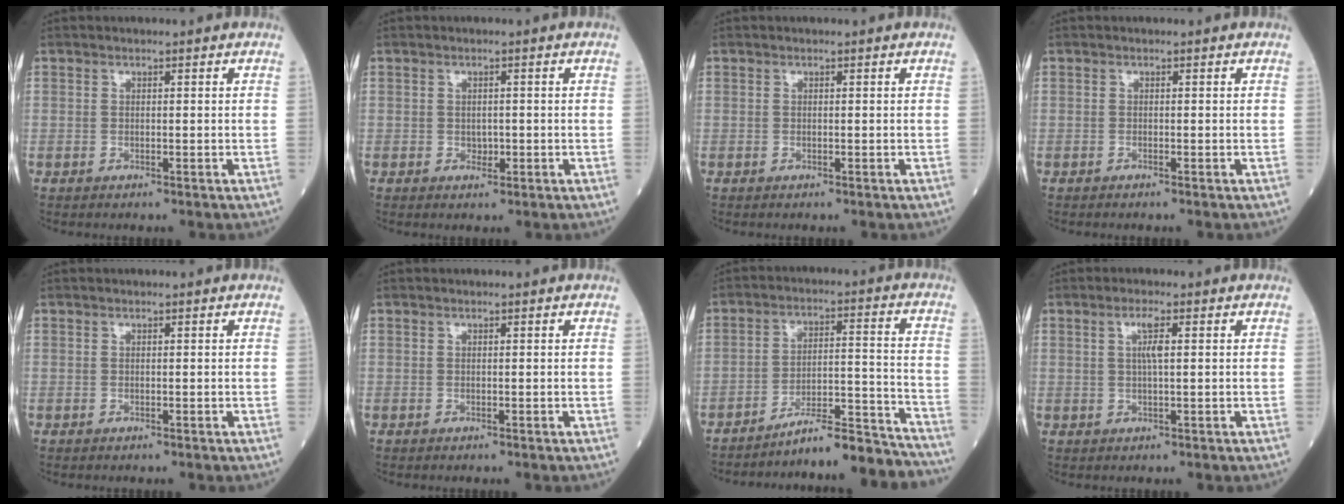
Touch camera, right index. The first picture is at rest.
{"total": 1.2, "force": [-0.3, 0.9, 0.9], "torque": [-0.012, 0.000, -0.001]}
{"total": 0.0}
{"total": 0.0}
{"total": 0.0}
{"total": 0.0}
{"total": 14.5, "force": [-14.1, 0.2, 3.4], "torque": [-0.029, 0.038, -0.208]}
{"total": 2.7, "force": [0.7, 0.0, 2.6], "torque": [-0.051, 0.002, 0.012]}